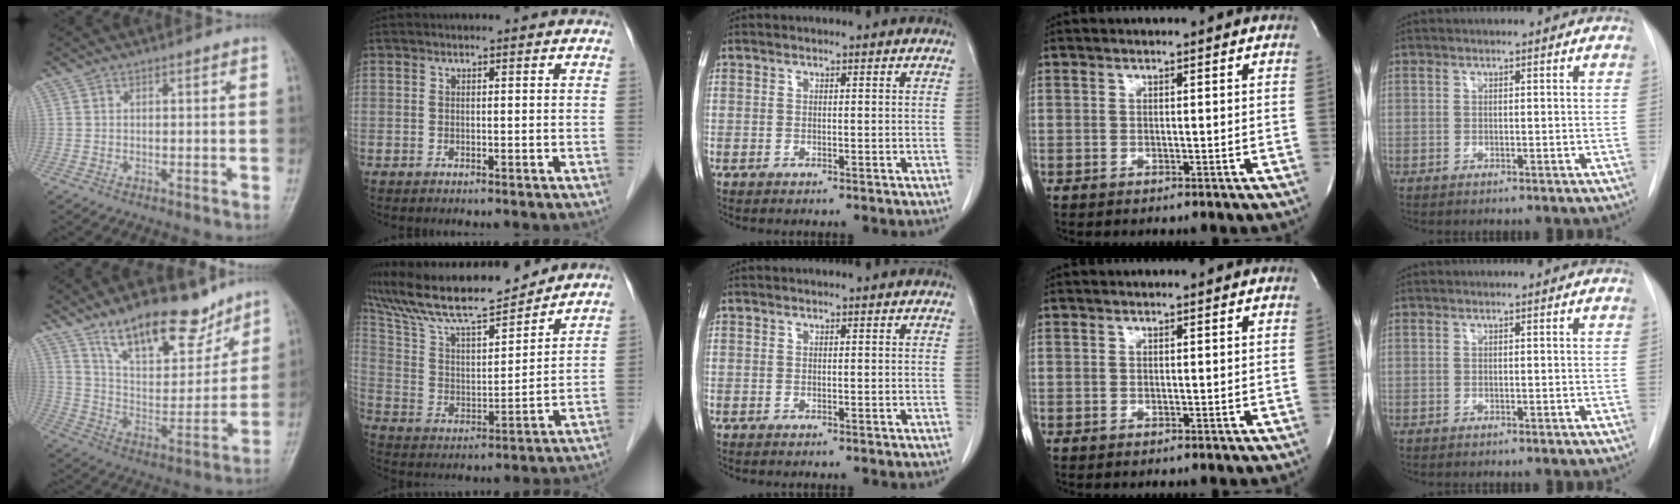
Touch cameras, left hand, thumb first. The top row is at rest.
{"thumb": {"total": 18.4, "force": [13.2, 7.6, 10.3], "torque": [-0.110, -0.082, 0.228]}, "index": {"total": 17.6, "force": [15.6, 2.0, 7.9], "torque": [-0.157, 0.015, 0.280]}}